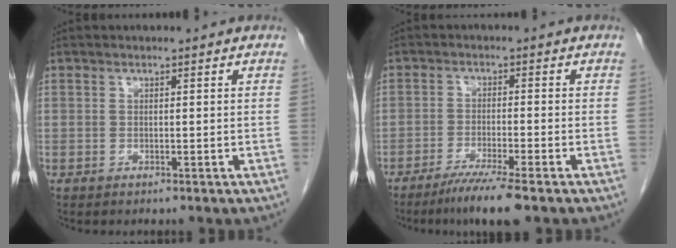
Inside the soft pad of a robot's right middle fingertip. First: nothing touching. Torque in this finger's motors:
{"motor_torque": [0.41, -0.21, 0.07, 0.05]}